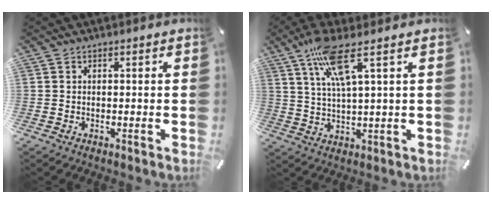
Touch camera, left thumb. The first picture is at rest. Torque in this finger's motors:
{"motor_torque": [1.55, 1.12, 1.19, -0.53, 0.27]}